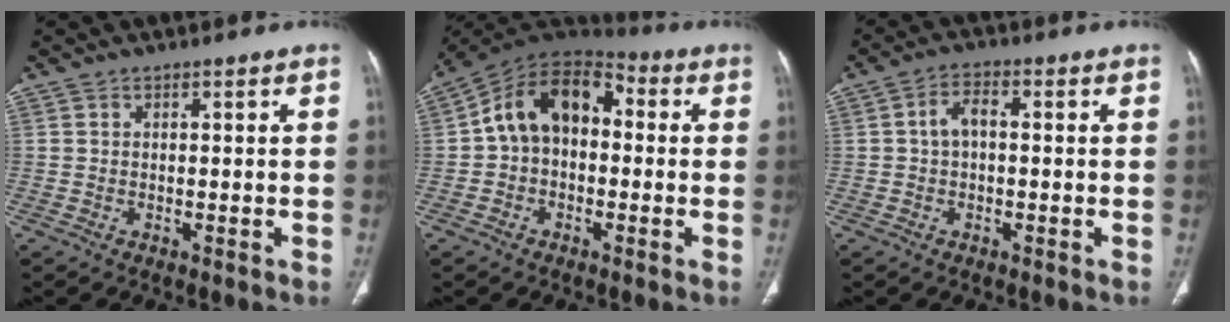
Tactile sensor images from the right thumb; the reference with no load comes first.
{"total": 13.4, "force": [0.7, 9.4, 9.5], "torque": [-0.133, 0.046, -0.004]}
{"total": 3.9, "force": [0.1, 2.4, 3.1], "torque": [-0.052, 0.017, -0.004]}